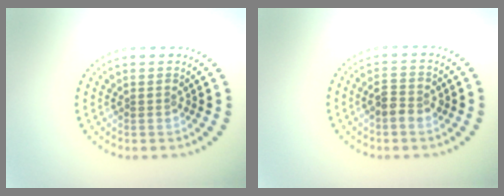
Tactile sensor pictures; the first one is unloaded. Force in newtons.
{"total": 2.2, "press": 2.2, "slide": 0.4}